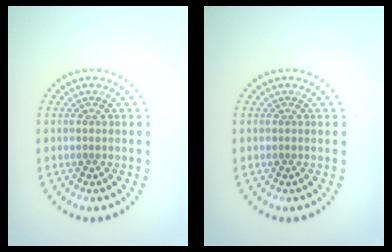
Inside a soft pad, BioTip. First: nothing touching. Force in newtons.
{"total": 0.0}